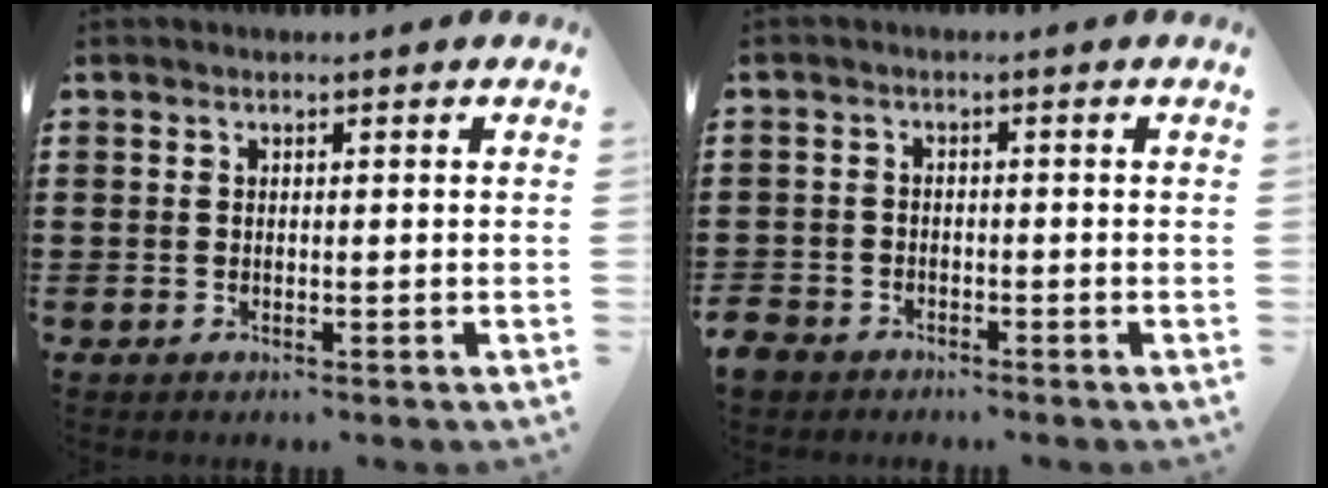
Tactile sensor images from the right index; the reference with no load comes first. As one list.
[{"total": 2.4, "force": [-2.2, 1.0, 0.1], "torque": [-0.022, -0.006, -0.052]}]